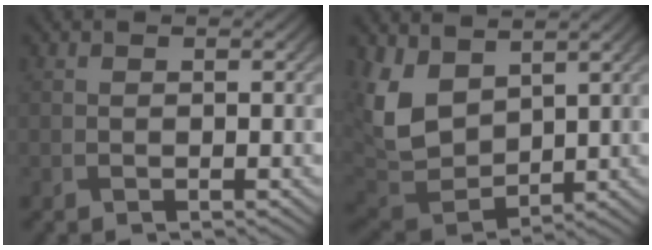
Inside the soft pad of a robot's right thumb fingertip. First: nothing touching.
{"total": 9.5, "force": [4.1, 6.0, 6.2], "torque": [-0.177, -0.006, 0.086]}